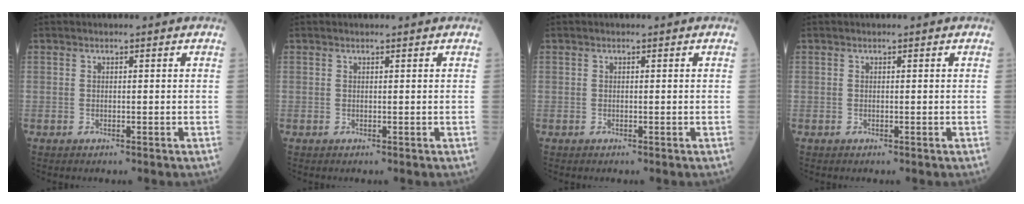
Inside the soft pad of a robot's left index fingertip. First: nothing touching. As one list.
[{"total": 0.6, "force": [0.6, 0.0, 0.2], "torque": [-0.006, 0.002, 0.009]}, {"total": 0.0}, {"total": 0.0}]